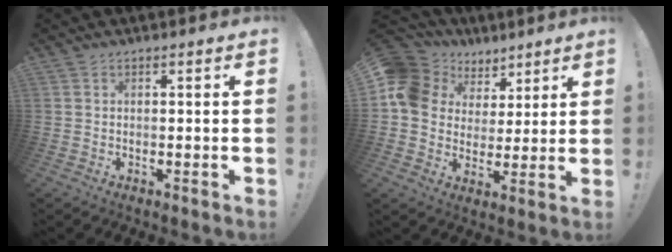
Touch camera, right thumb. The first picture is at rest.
{"total": 12.2, "force": [5.0, 9.9, 5.1], "torque": [-0.095, -0.021, 0.102]}